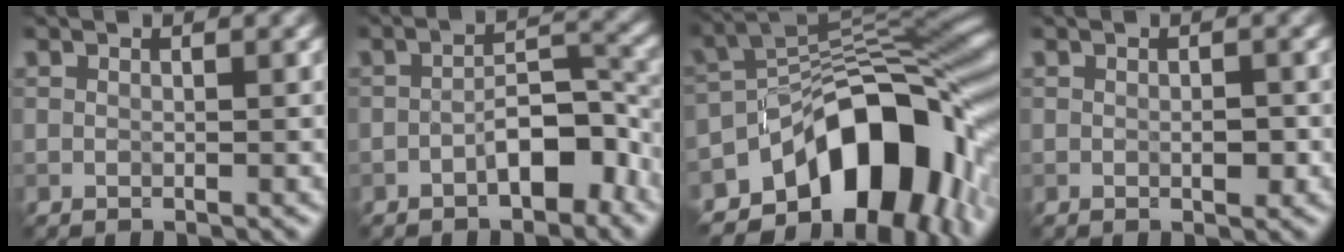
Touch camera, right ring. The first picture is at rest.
{"total": 4.4, "force": [-2.2, 1.8, 3.4], "torque": [-0.048, 0.017, -0.039]}
{"total": 14.1, "force": [-6.4, 8.4, 9.3], "torque": [-0.116, -0.001, -0.113]}
{"total": 1.2, "force": [-0.2, 0.6, 1.1], "torque": [-0.017, 0.000, -0.002]}